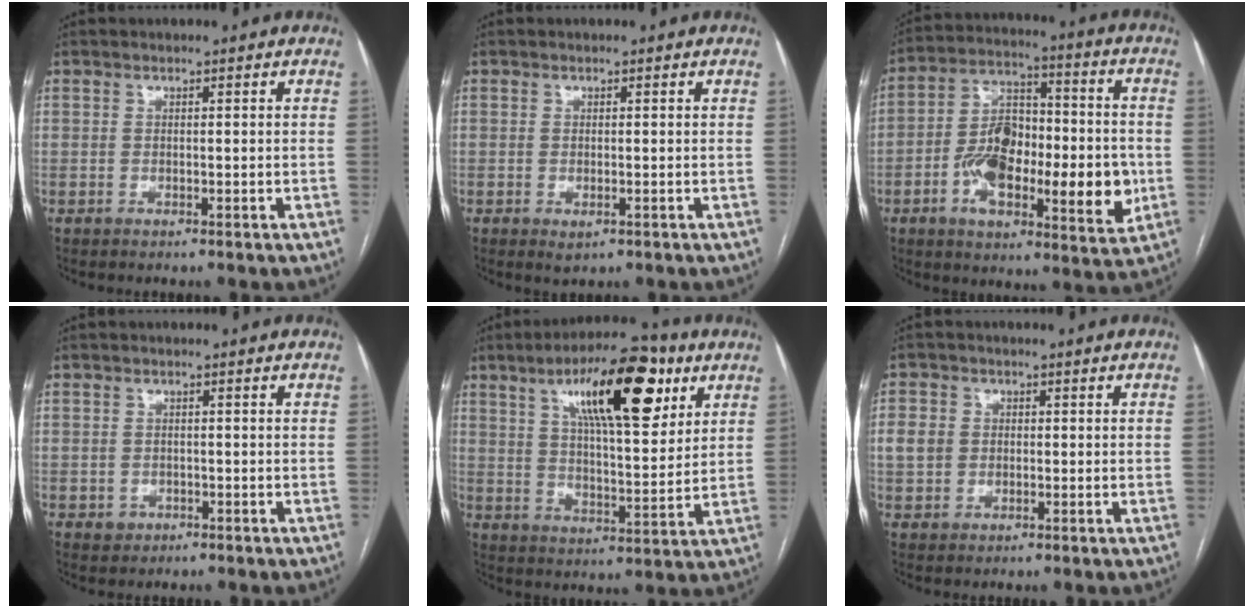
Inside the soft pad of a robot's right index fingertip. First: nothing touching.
{"total": 1.6, "force": [-0.6, 0.8, 1.3], "torque": [-0.016, -0.004, -0.002]}
{"total": 19.1, "force": [-4.3, 7.6, 17.0], "torque": [-0.279, 0.015, -0.064]}
{"total": 2.1, "force": [-0.7, 1.9, 0.3], "torque": [0.003, 0.007, -0.005]}
{"total": 17.3, "force": [8.5, 4.6, 14.4], "torque": [-0.231, 0.019, 0.138]}
{"total": 5.1, "force": [0.3, 4.6, 2.2], "torque": [-0.054, 0.015, 0.010]}